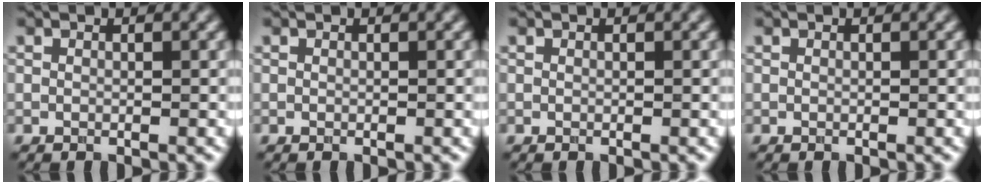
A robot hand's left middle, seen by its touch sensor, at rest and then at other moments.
{"total": 0.0}
{"total": 0.0}
{"total": 0.0}